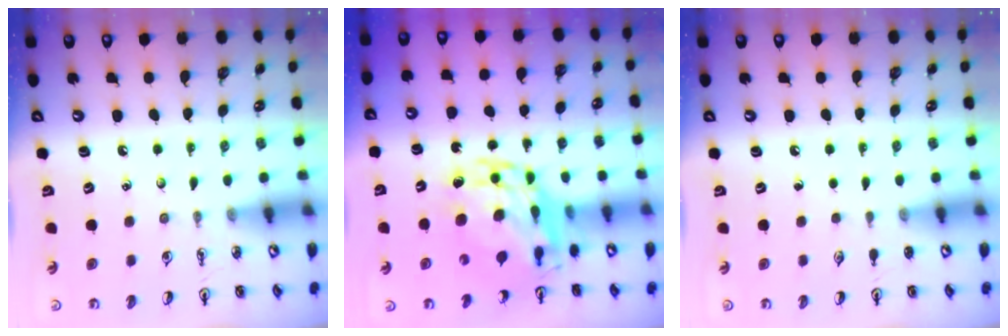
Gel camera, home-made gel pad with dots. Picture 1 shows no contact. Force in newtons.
{"total": 16.4, "press": 16.3, "slide": 2.0}
{"total": 0.0}